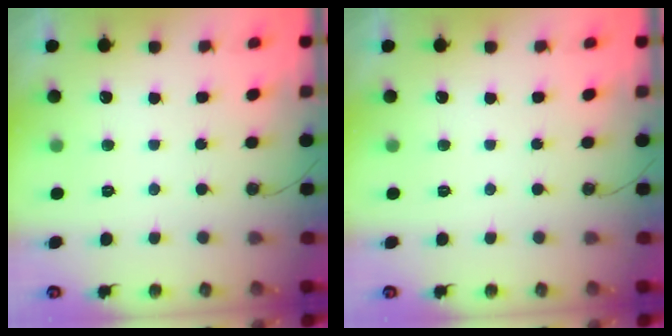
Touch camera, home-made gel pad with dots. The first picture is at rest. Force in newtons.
{"total": 0.0}